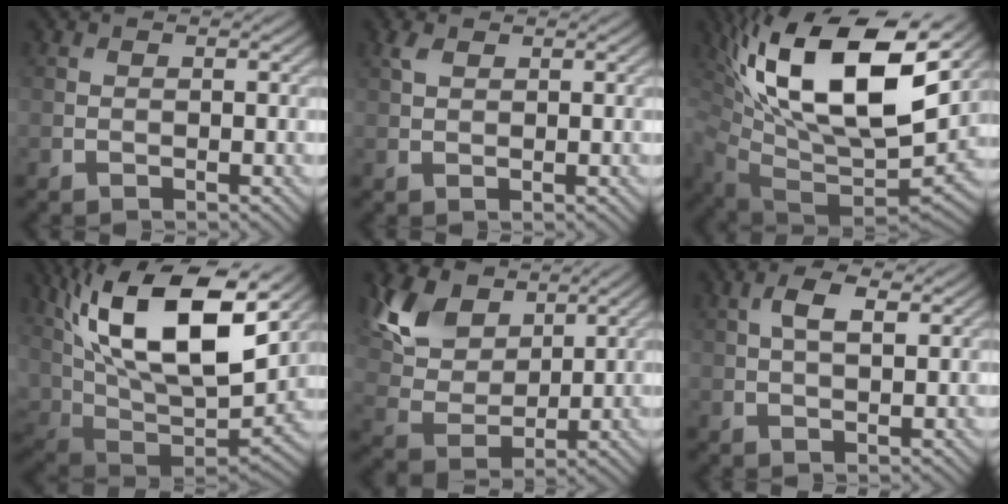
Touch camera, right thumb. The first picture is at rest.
{"total": 1.8, "force": [1.0, 1.0, 1.0], "torque": [-0.028, 0.005, 0.021]}
{"total": 18.5, "force": [6.7, 8.2, 15.2], "torque": [-0.313, 0.017, 0.120]}
{"total": 19.3, "force": [9.1, 8.4, 14.8], "torque": [-0.319, 0.024, 0.172]}
{"total": 11.0, "force": [6.2, 6.6, 6.2], "torque": [-0.168, 0.013, 0.117]}
{"total": 4.0, "force": [1.4, 1.7, 3.3], "torque": [-0.073, 0.004, 0.026]}